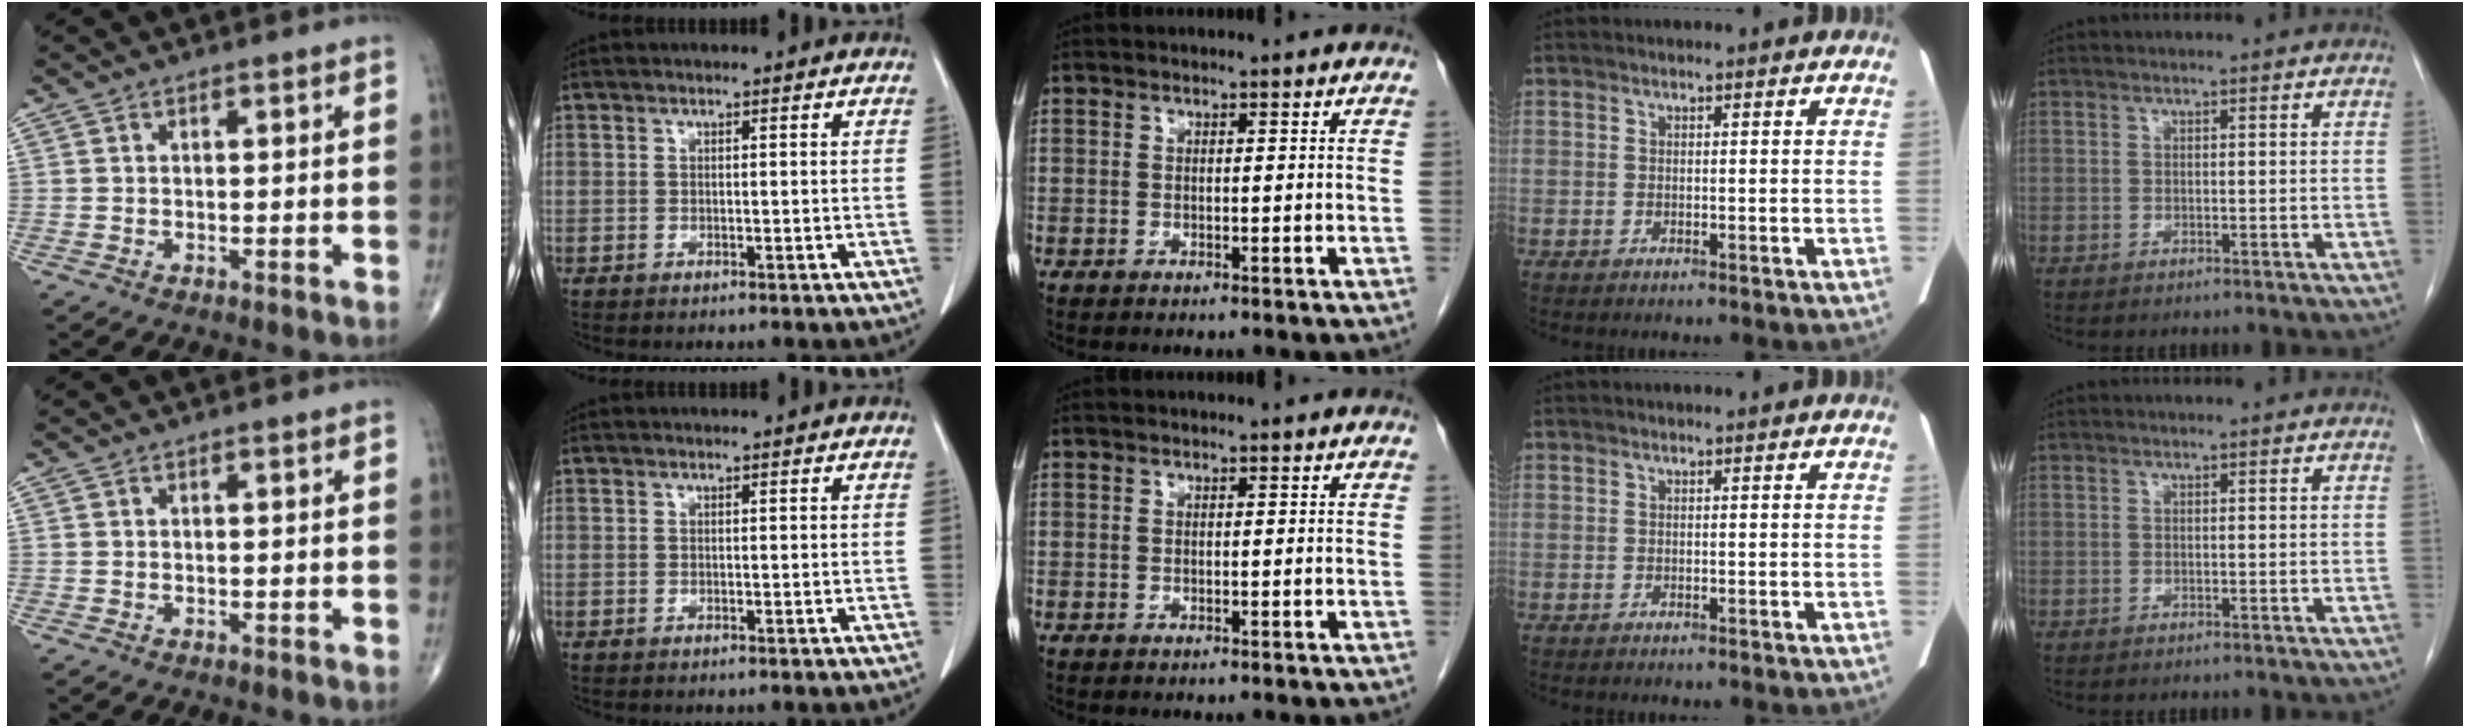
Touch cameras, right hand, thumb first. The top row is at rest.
{}